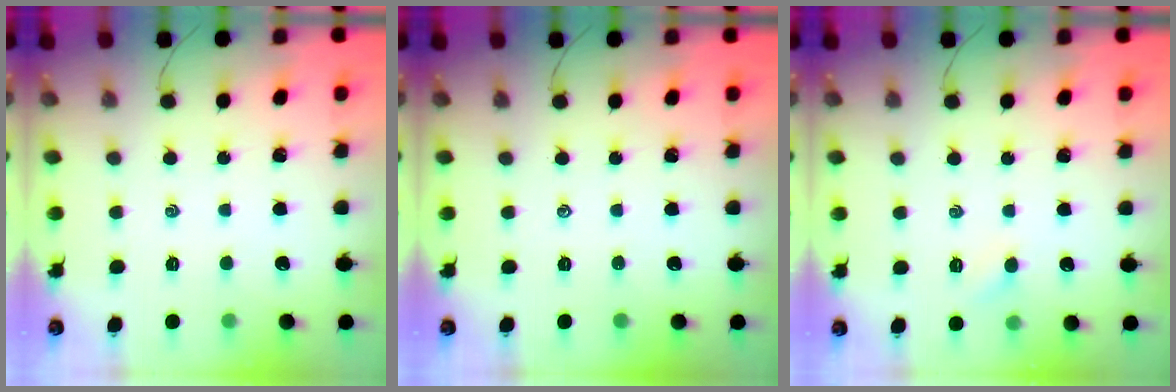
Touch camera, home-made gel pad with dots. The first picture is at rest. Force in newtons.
{"total": 0.0}
{"total": 2.4, "press": 2.3, "slide": 0.7}